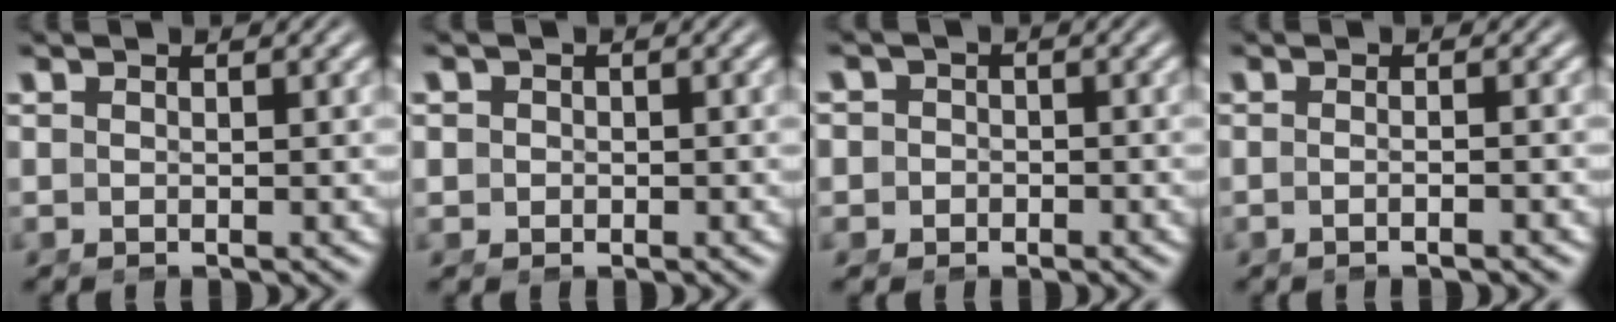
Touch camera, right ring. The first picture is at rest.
{"total": 2.3, "force": [-0.1, 2.3, 0.6], "torque": [-0.024, -0.006, 0.000]}
{"total": 4.0, "force": [-1.4, 3.7, 0.5], "torque": [-0.024, -0.013, -0.027]}
{"total": 1.8, "force": [-1.3, -0.5, 1.1], "torque": [-0.021, 0.002, -0.024]}